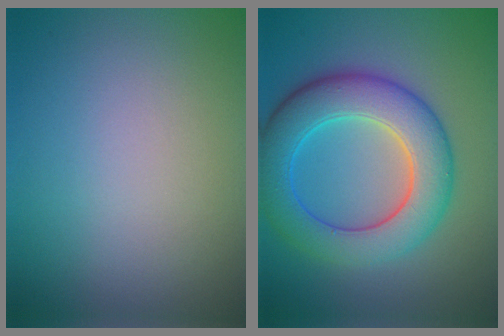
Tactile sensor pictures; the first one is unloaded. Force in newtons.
{"total": 8.1, "press": 8.1, "slide": 0.1}